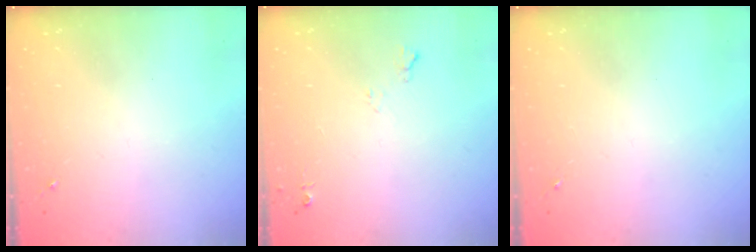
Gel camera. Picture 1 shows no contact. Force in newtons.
{"total": 4.9, "press": 4.8, "slide": 0.9}
{"total": 0.0}